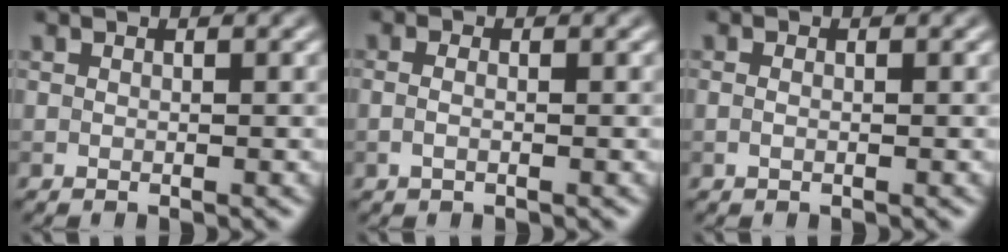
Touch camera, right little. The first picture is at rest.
{"total": 1.0, "force": [-0.3, 0.4, 0.9], "torque": [-0.021, -0.003, -0.009]}
{"total": 0.6, "force": [-0.2, 0.3, 0.4], "torque": [-0.012, -0.001, -0.003]}